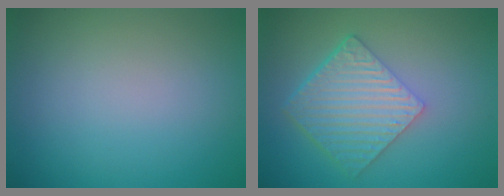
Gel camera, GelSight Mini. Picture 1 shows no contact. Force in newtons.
{"total": 6.2, "press": 4.3, "slide": 4.4}